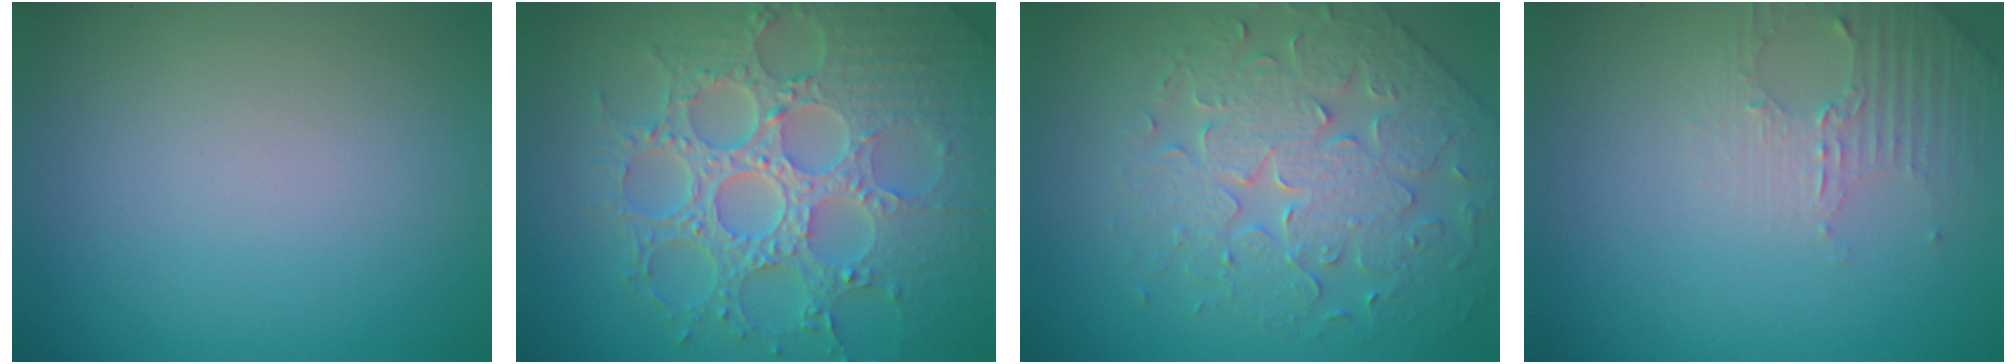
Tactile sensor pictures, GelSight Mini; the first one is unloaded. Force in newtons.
{"total": 8.9, "press": 6.6, "slide": 6.0}
{"total": 5.1, "press": 4.9, "slide": 1.3}
{"total": 2.6, "press": 2.5, "slide": 0.7}